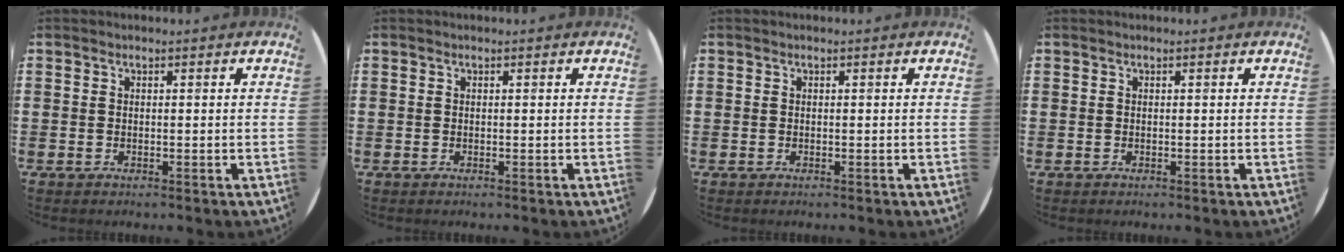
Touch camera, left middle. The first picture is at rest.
{"total": 0.0}
{"total": 0.0}
{"total": 0.0}